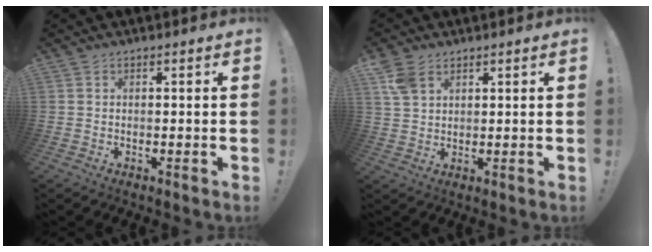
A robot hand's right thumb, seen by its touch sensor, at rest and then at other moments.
{"total": 5.8, "force": [3.1, 3.7, 3.3], "torque": [-0.054, -0.006, 0.062]}